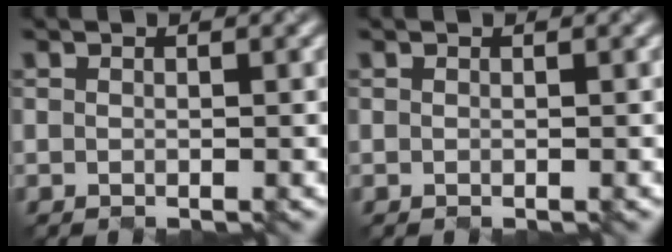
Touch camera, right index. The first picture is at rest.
{"total": 0.0}